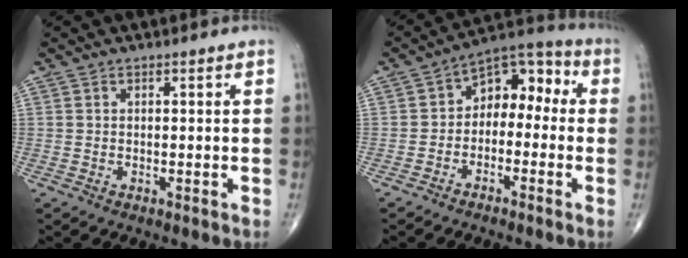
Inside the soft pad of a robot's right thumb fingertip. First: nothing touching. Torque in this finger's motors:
{"motor_torque": [-0.15, -0.05, 0.16, -0.08, 0.01]}